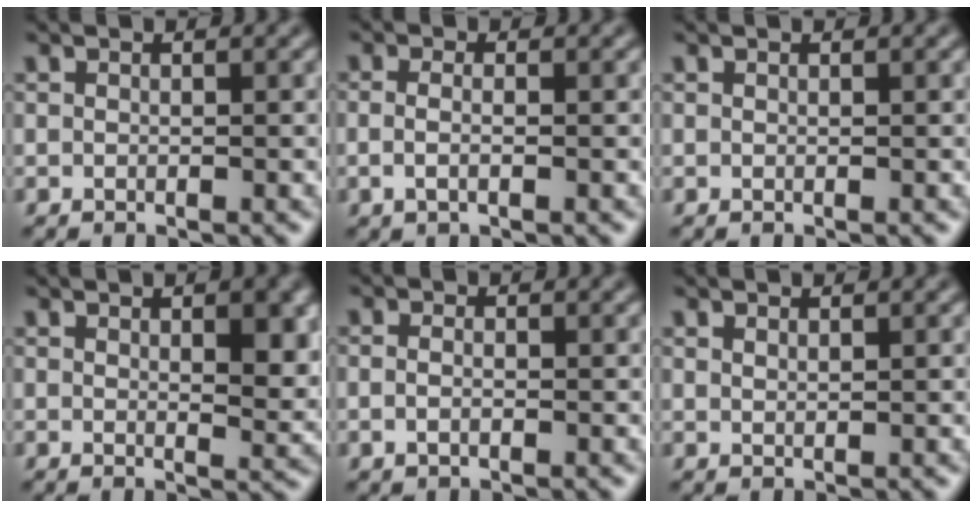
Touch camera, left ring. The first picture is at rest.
{"total": 1.5, "force": [-0.2, 0.6, 1.4], "torque": [-0.028, -0.006, -0.010]}
{"total": 0.0}
{"total": 4.8, "force": [1.7, 1.6, 4.2], "torque": [-0.048, -0.003, 0.030]}
{"total": 1.1, "force": [-0.2, 0.7, 0.9], "torque": [-0.019, -0.001, -0.008]}
{"total": 0.7, "force": [0.6, 0.2, 0.2], "torque": [-0.003, -0.001, 0.015]}